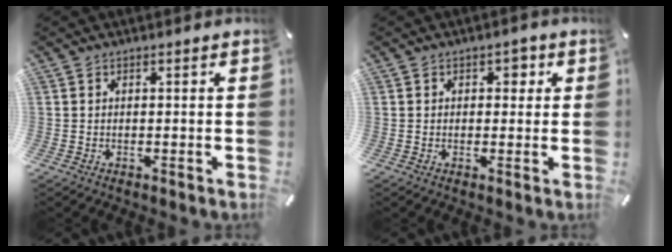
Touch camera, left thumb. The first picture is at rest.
{"total": 2.3, "force": [0.4, 1.9, 1.2], "torque": [-0.002, -0.001, -0.002]}